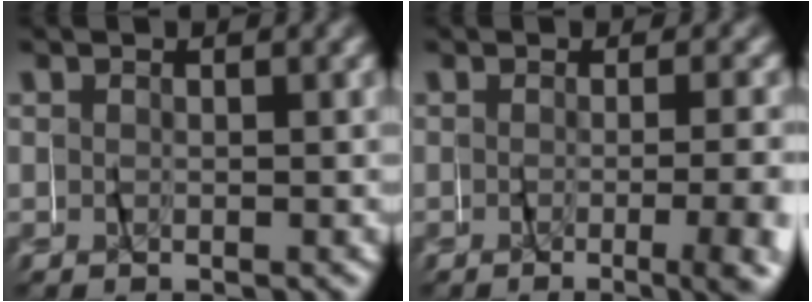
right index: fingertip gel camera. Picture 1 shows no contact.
{"total": 4.6, "force": [-2.4, -0.3, 3.9], "torque": [-0.043, -0.010, -0.033]}